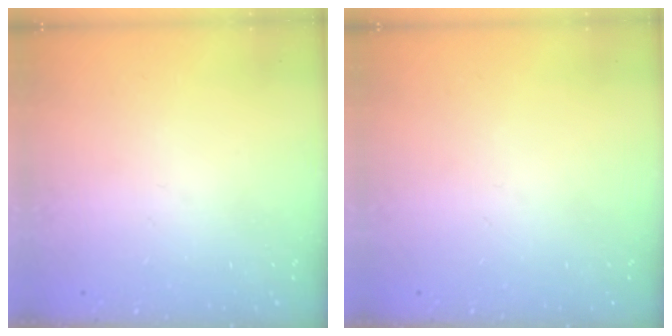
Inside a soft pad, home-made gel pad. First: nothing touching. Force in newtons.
{"total": 0.0}